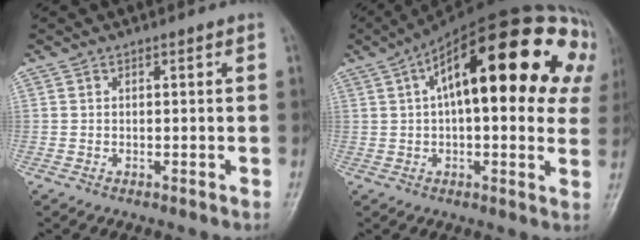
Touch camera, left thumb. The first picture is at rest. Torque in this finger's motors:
{"motor_torque": [0.50, 1.07, 1.32, -1.45, 0.30]}